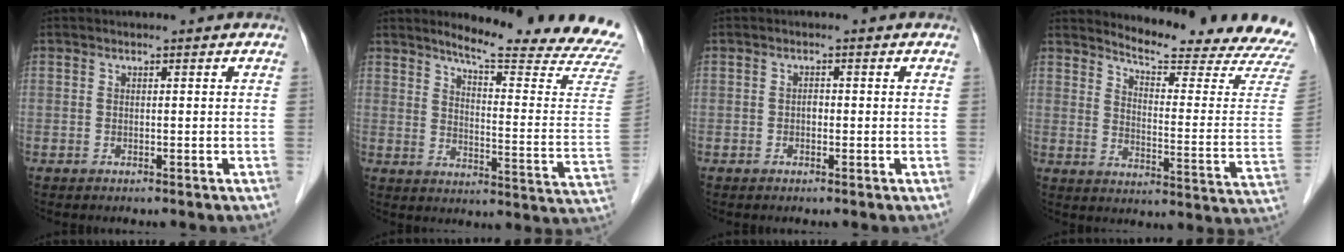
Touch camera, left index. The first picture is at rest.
{"total": 19.8, "force": [18.2, -1.0, 7.7], "torque": [-0.115, -0.122, 0.216]}
{"total": 0.8, "force": [-0.3, 0.5, 0.6], "torque": [-0.009, 0.001, -0.008]}
{"total": 19.1, "force": [18.3, -0.2, 5.2], "torque": [-0.081, -0.129, 0.216]}